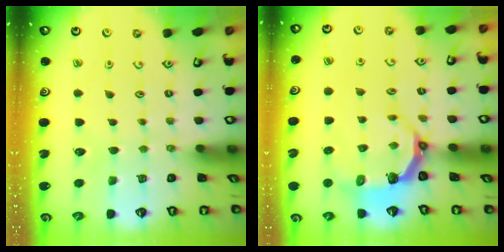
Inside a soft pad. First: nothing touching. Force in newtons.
{"total": 5.7, "press": 4.3, "slide": 3.8}